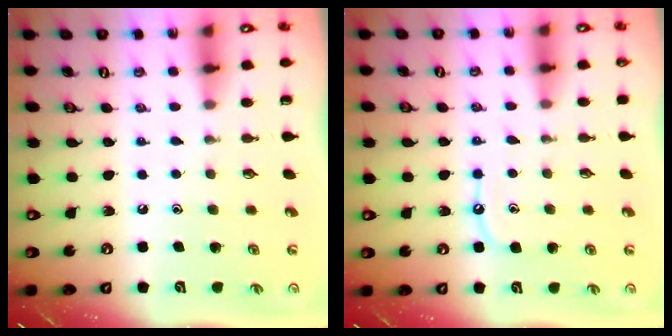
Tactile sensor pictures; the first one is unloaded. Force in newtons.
{"total": 6.8, "press": 6.8, "slide": 0.7}